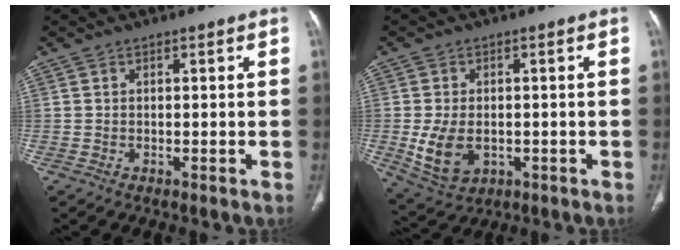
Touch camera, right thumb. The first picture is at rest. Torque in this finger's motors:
{"motor_torque": [-0.36, 0.36, 0.28, 0.33, 0.18]}